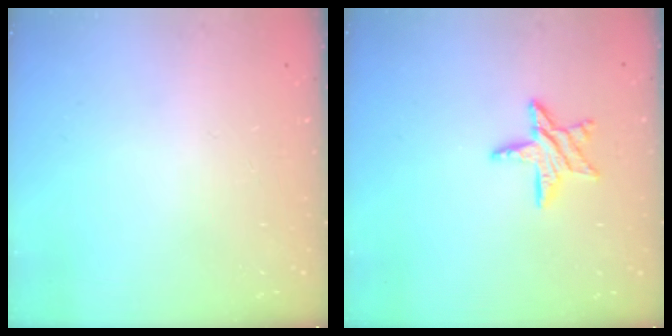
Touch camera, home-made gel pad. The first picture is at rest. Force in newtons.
{"total": 9.9, "press": 9.9, "slide": 0.9}